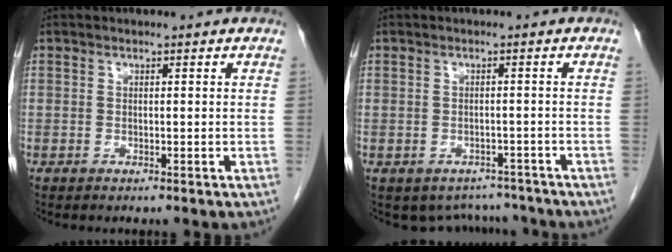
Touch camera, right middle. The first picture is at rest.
{"total": 5.4, "force": [-4.7, 2.6, -0.1], "torque": [0.015, 0.017, -0.058]}